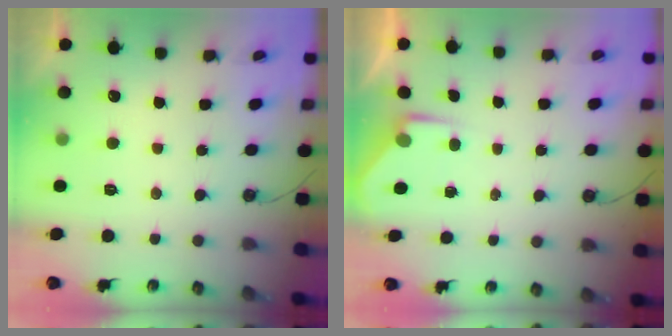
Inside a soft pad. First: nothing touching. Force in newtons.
{"total": 2.7, "press": 2.6, "slide": 0.4}